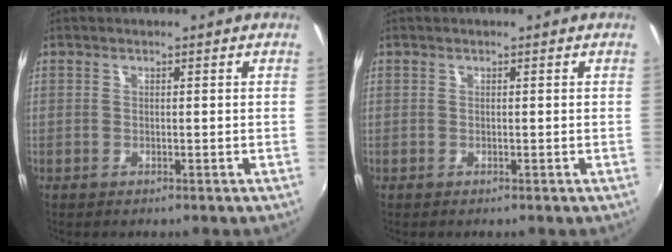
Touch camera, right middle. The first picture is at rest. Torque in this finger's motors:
{"motor_torque": [0.00, 0.00, 0.00, 0.00]}